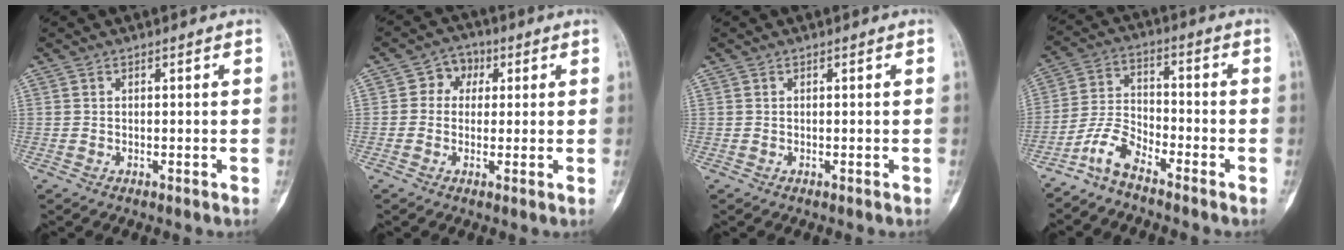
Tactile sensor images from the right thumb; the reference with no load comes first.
{"total": 5.0, "force": [1.1, 4.4, 2.2], "torque": [-0.003, 0.009, 0.007]}
{"total": 0.0}
{"total": 3.8, "force": [-3.1, 1.0, 1.9], "torque": [-0.038, 0.021, -0.067]}